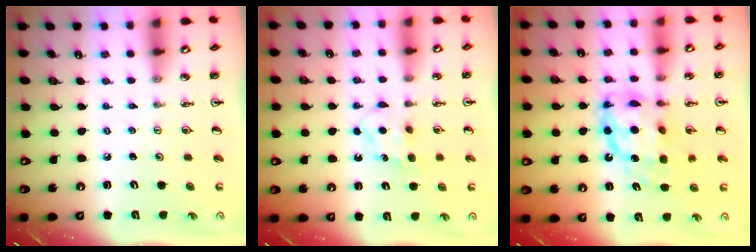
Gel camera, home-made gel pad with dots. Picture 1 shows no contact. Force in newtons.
{"total": 5.3, "press": 5.2, "slide": 0.6}
{"total": 13.6, "press": 13.5, "slide": 1.4}